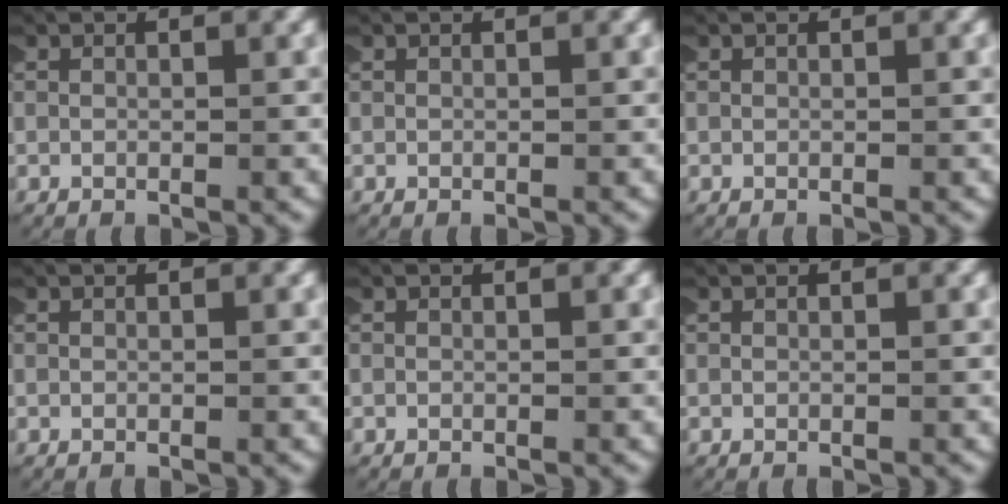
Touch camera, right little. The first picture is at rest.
{"total": 0.0}
{"total": 0.0}
{"total": 0.0}
{"total": 0.0}
{"total": 0.0}